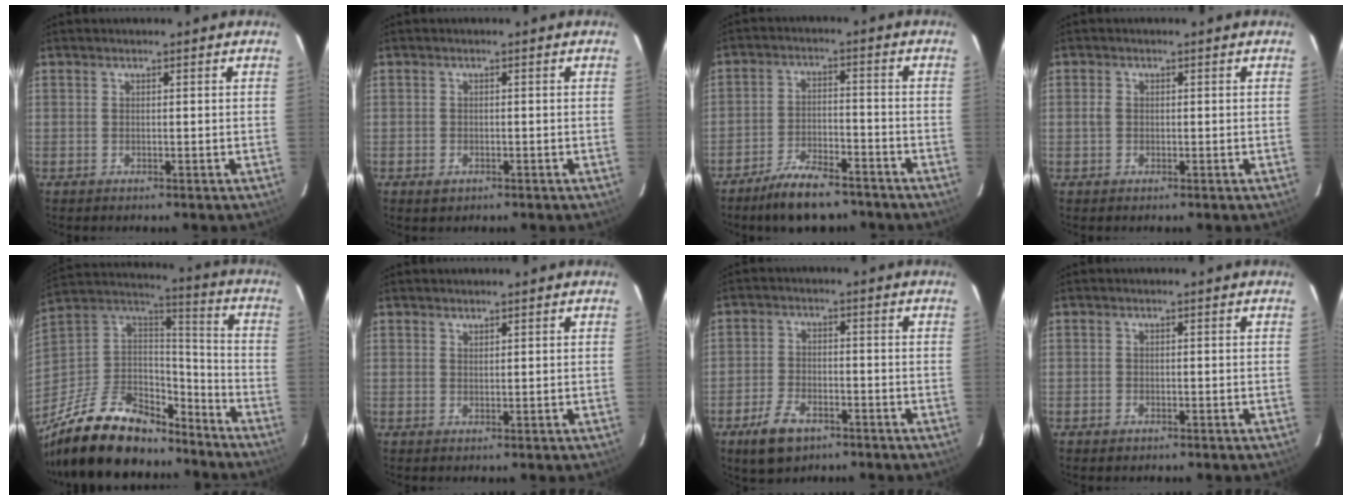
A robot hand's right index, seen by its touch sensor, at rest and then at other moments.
{"total": 1.9, "force": [-1.0, 1.4, 0.8], "torque": [-0.014, -0.001, -0.015]}
{"total": 10.8, "force": [-8.7, 3.8, 5.1], "torque": [-0.113, 0.003, -0.139]}
{"total": 1.4, "force": [-0.2, 1.2, 0.6], "torque": [-0.013, 0.004, -0.007]}
{"total": 26.2, "force": [-19.0, 12.4, 13.0], "torque": [-0.285, 0.020, -0.303]}
{"total": 0.8, "force": [0.8, 0.3, 0.1], "torque": [-0.002, 0.001, 0.016]}
{"total": 7.5, "force": [-4.8, 4.1, 4.2], "torque": [-0.109, -0.002, -0.083]}
{"total": 1.1, "force": [-0.7, 0.8, 0.2], "torque": [-0.005, 0.001, -0.011]}